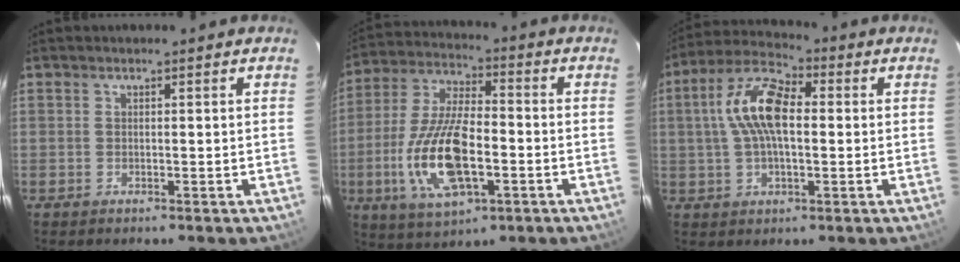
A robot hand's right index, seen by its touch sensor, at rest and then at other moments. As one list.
[{"total": 16.6, "force": [-4.4, 6.7, 14.5], "torque": [-0.309, -0.007, -0.079]}, {"total": 11.6, "force": [1.1, 5.4, 10.2], "torque": [-0.205, 0.025, 0.016]}]